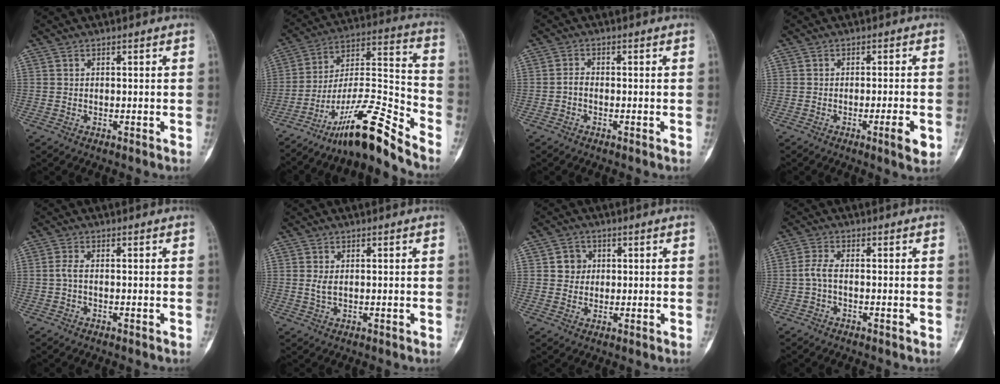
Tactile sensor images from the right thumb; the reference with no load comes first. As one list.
[{"total": 16.7, "force": [-13.0, 1.9, 10.3], "torque": [-0.182, 0.109, -0.226]}, {"total": 1.4, "force": [-0.6, 0.7, 1.0], "torque": [-0.019, 0.004, -0.017]}, {"total": 4.5, "force": [-1.7, 0.5, 4.1], "torque": [-0.059, 0.000, -0.025]}, {"total": 1.4, "force": [-0.3, 0.3, 1.4], "torque": [-0.030, 0.000, -0.009]}, {"total": 1.6, "force": [0.2, 0.7, 1.4], "torque": [-0.031, 0.001, 0.009]}, {"total": 3.5, "force": [0.8, 3.3, 1.0], "torque": [0.005, 0.002, 0.009]}, {"total": 2.5, "force": [-0.6, 0.7, 2.3], "torque": [-0.056, 0.001, -0.017]}]